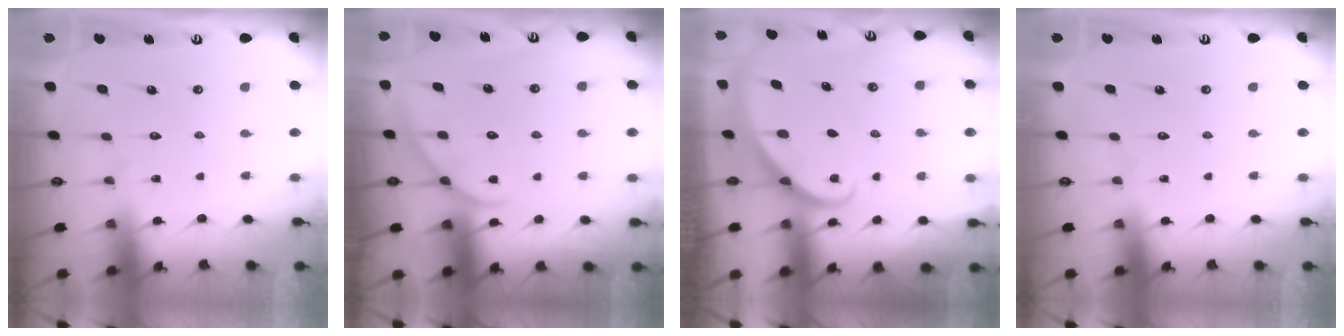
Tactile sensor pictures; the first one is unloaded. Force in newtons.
{"total": 4.8, "press": 4.8, "slide": 0.5}
{"total": 2.1, "press": 2.1, "slide": 0.1}
{"total": 0.0}